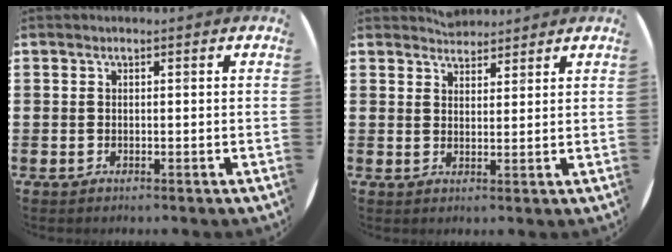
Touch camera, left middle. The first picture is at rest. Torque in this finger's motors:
{"motor_torque": [0.42, -0.35, 0.03, 0.02]}